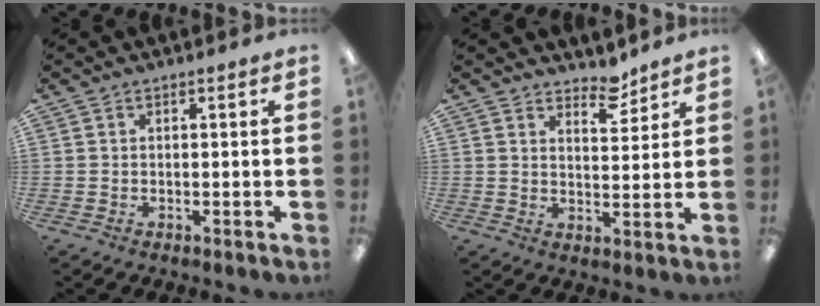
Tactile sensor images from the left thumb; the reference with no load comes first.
{"total": 5.9, "force": [5.2, 2.1, 1.7], "torque": [-0.006, -0.041, 0.089]}